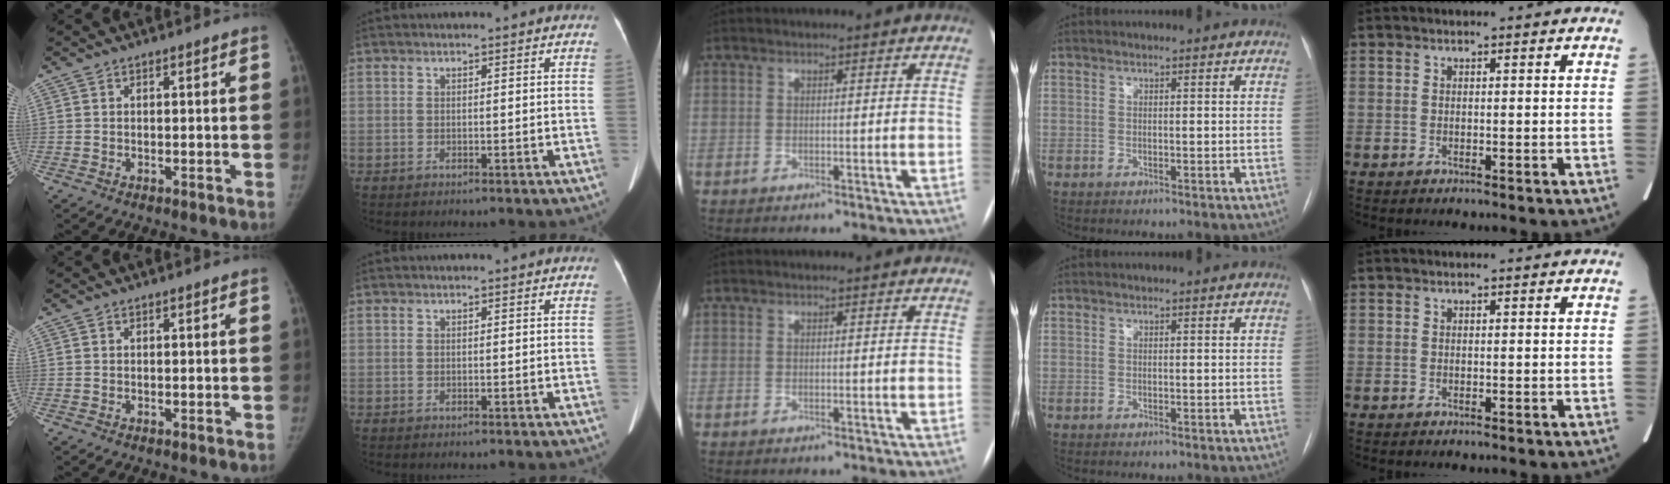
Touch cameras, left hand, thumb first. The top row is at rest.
{}